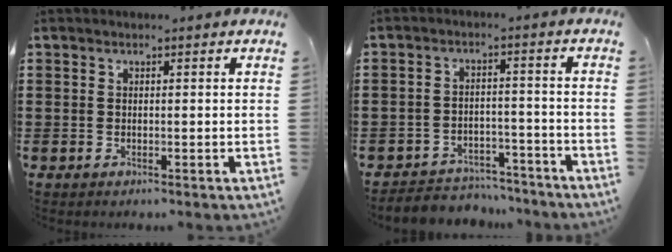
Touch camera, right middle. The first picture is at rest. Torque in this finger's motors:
{"motor_torque": [2.14, 0.00, 0.11, 0.02]}